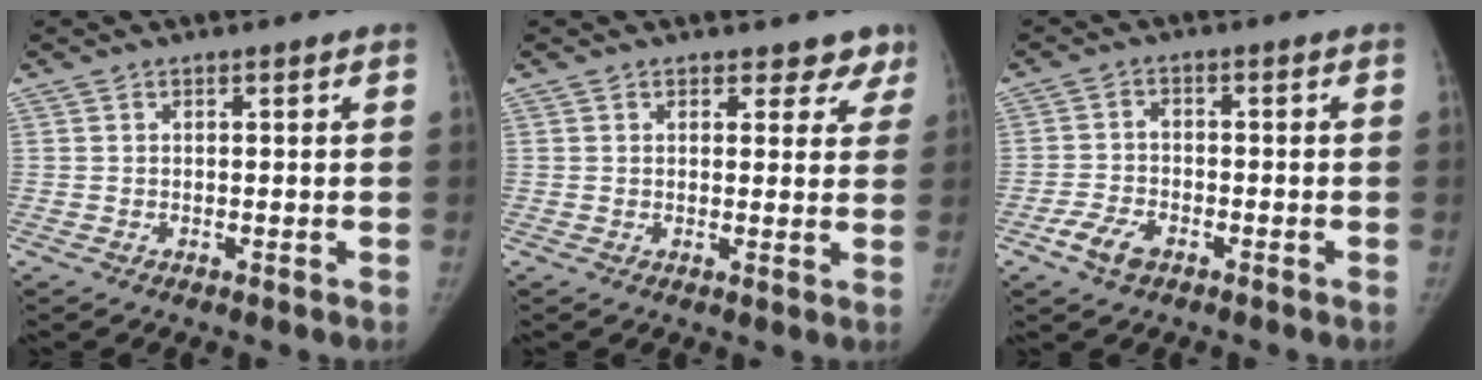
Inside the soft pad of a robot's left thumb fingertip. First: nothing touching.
{"total": 4.6, "force": [3.7, 2.6, 0.5], "torque": [0.035, -0.019, 0.031]}
{"total": 5.3, "force": [-3.0, 3.0, 3.1], "torque": [-0.061, 0.013, -0.057]}